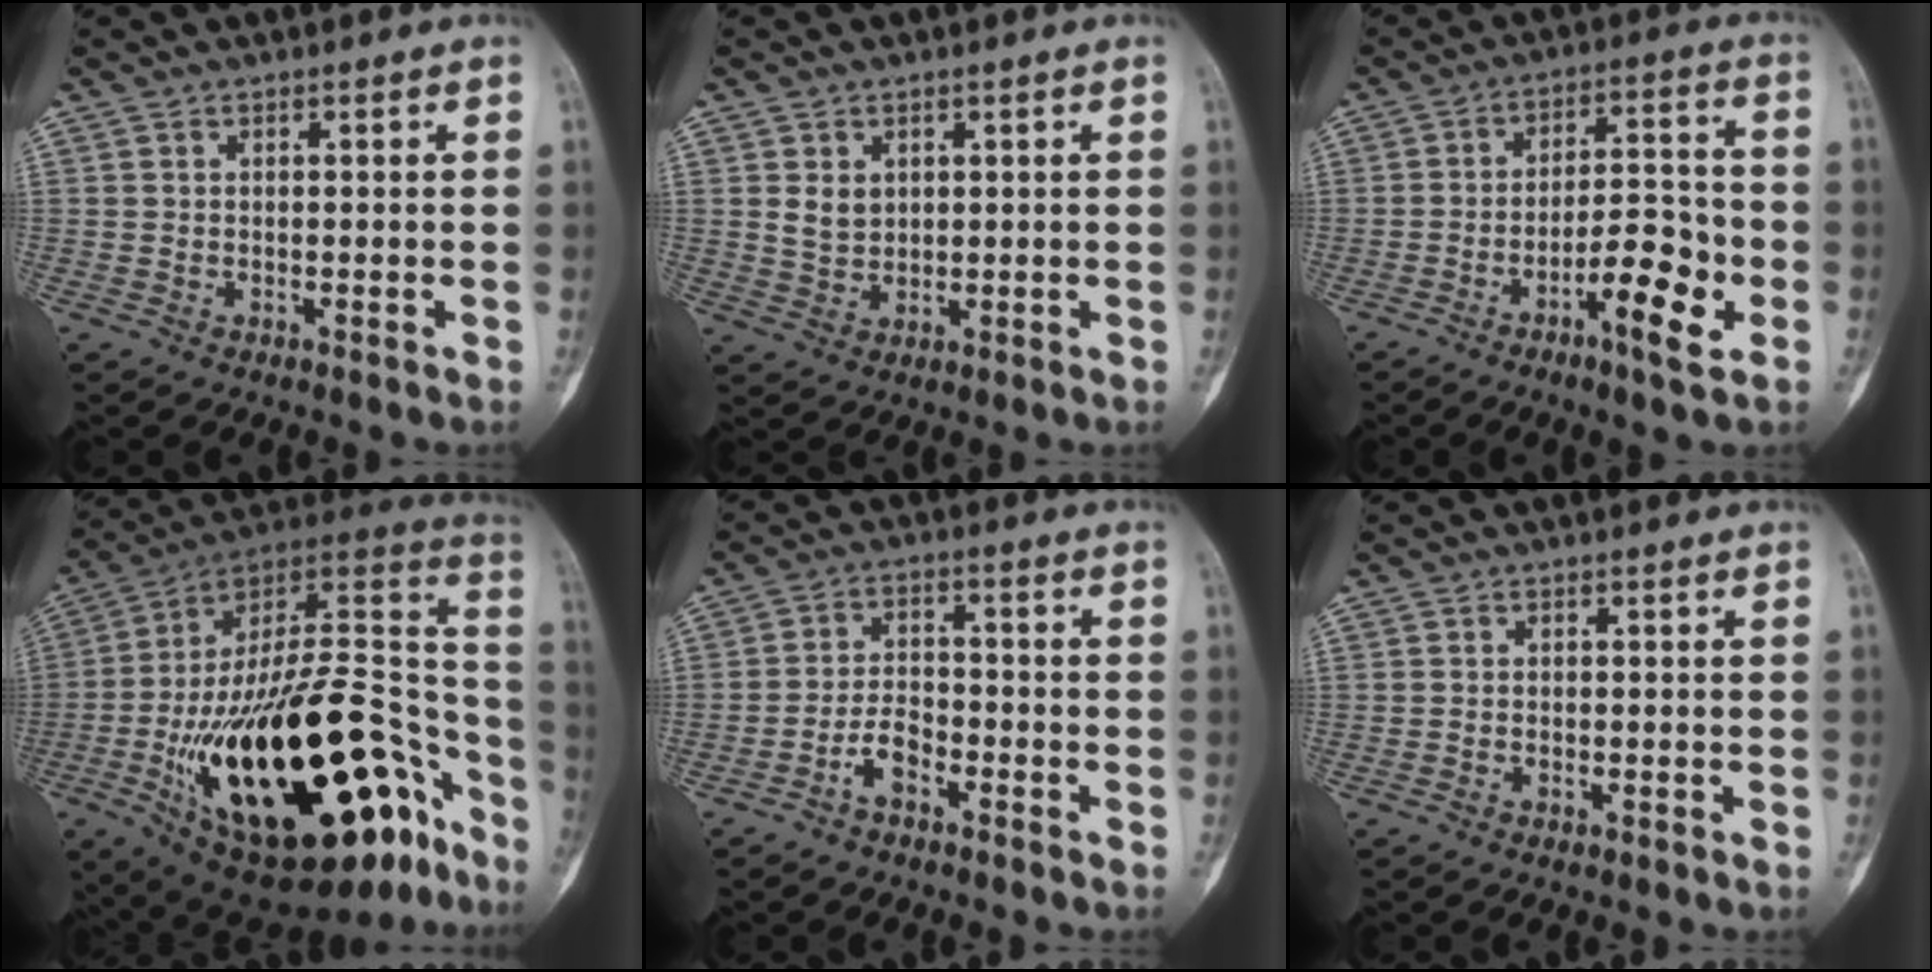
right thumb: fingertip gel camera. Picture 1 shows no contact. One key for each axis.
{"total": 3.6, "fx": 1.1, "fy": 2.8, "fz": 2.0, "tx": -0.022, "ty": -0.010, "tz": 0.027}
{"total": 11.0, "fx": -4.5, "fy": 3.2, "fz": 9.6, "tx": -0.146, "ty": 0.030, "tz": -0.074}
{"total": 42.0, "fx": -16.7, "fy": 18.7, "fz": 33.7, "tx": -0.486, "ty": 0.065, "tz": -0.256}
{"total": 5.1, "fx": -3.2, "fy": 2.6, "fz": 3.0, "tx": -0.050, "ty": 0.030, "tz": -0.064}
{"total": 0.6, "fx": -0.4, "fy": 0.3, "fz": 0.3, "tx": -0.009, "ty": 0.003, "tz": -0.008}